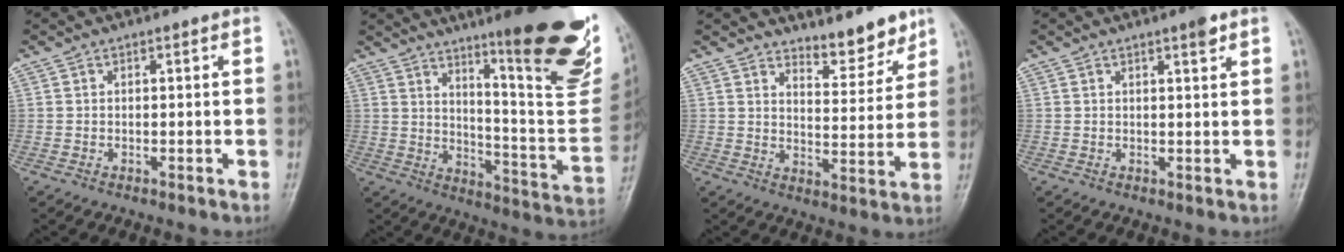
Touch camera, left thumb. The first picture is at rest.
{"total": 26.7, "force": [14.9, 5.0, 21.5], "torque": [-0.253, -0.077, 0.221]}
{"total": 7.2, "force": [6.3, 2.1, 2.7], "torque": [-0.015, -0.058, 0.104]}
{"total": 2.3, "force": [1.5, 0.3, 1.7], "torque": [-0.024, -0.009, 0.022]}